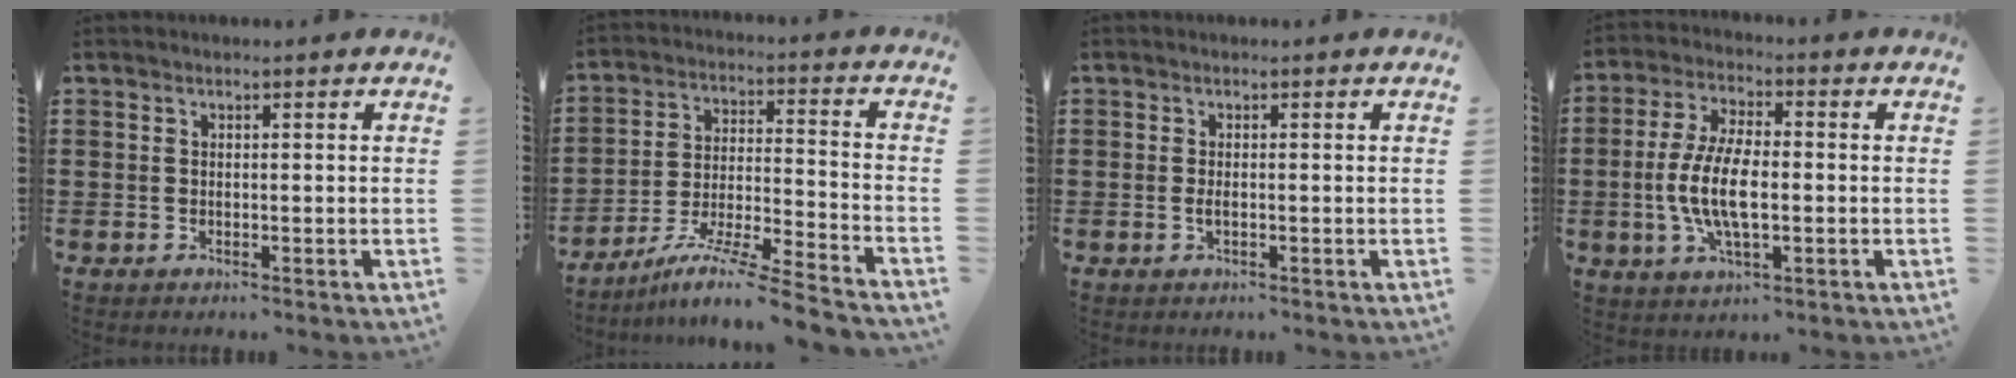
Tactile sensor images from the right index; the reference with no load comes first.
{"total": 9.7, "force": [-8.2, -0.4, 5.0], "torque": [-0.097, -0.001, -0.165]}
{"total": 1.0, "force": [-0.2, 0.3, 0.9], "torque": [-0.018, 0.000, -0.003]}
{"total": 9.5, "force": [-1.3, 3.9, 8.6], "torque": [-0.188, -0.006, -0.030]}